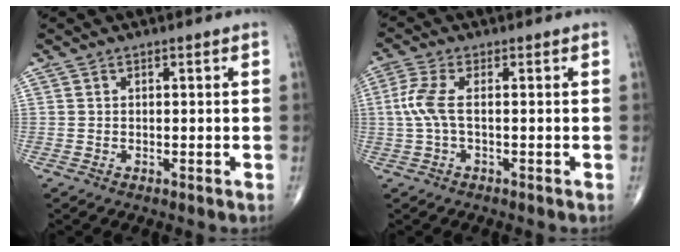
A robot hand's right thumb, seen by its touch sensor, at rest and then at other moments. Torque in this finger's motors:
{"motor_torque": [-0.27, 0.05, 0.74, 0.12, 0.08]}